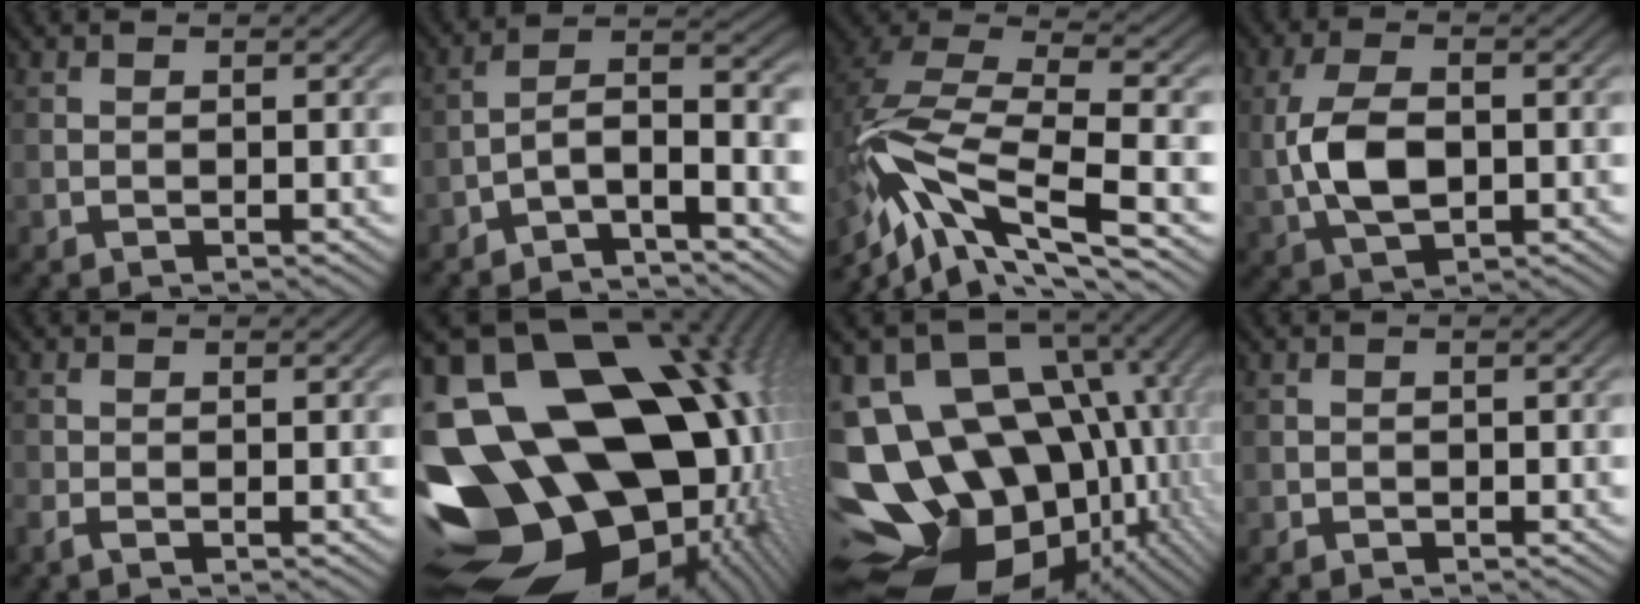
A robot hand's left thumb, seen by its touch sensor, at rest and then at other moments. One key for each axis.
{"total": 6.0, "fx": -3.4, "fy": 1.5, "fz": 4.7, "tx": -0.076, "ty": 0.013, "tz": -0.069}
{"total": 14.1, "fx": -5.6, "fy": 6.0, "fz": 11.5, "tx": -0.241, "ty": -0.012, "tz": -0.103}
{"total": 7.3, "fx": -0.6, "fy": 4.0, "fz": 6.1, "tx": -0.141, "ty": -0.001, "tz": -0.010}
{"total": 1.6, "fx": -0.9, "fy": 0.8, "fz": 1.1, "tx": -0.028, "ty": -0.003, "tz": -0.020}
{"total": 23.4, "fx": -0.2, "fy": 16.8, "fz": 16.3, "tx": -0.300, "ty": -0.043, "tz": 0.007}
{"total": 20.6, "fx": -0.8, "fy": 13.8, "fz": 15.3, "tx": -0.292, "ty": -0.032, "tz": 0.031}
{"total": 0.9, "fx": -0.3, "fy": 0.9, "fz": 0.1, "tx": 0.003, "ty": -0.005, "tz": -0.008}